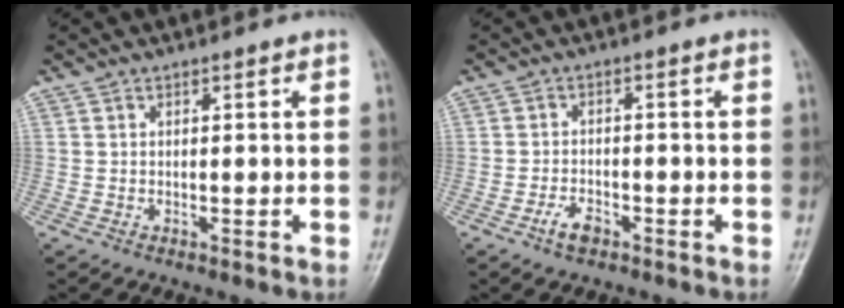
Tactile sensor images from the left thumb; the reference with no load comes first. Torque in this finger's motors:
{"motor_torque": [-0.12, 0.22, 0.31, 0.21, 0.00]}